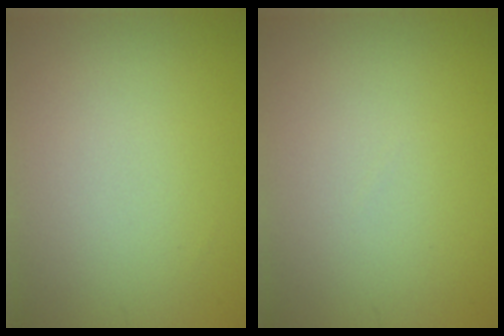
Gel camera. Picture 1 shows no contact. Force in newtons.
{"total": 0.0}